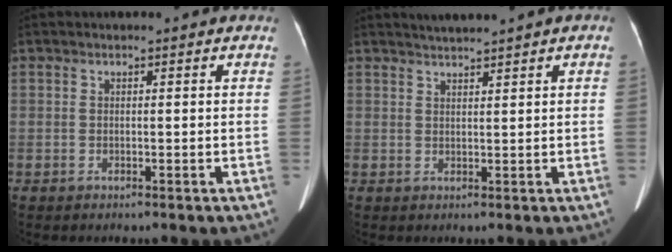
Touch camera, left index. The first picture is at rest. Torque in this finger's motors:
{"motor_torque": [0.57, -1.12, 0.04, 0.00]}